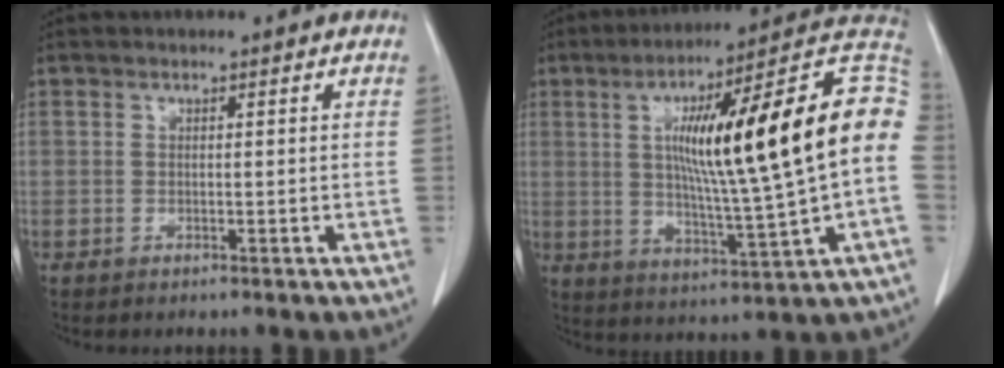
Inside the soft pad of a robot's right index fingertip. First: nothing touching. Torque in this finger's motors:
{"motor_torque": [2.14, 0.00, 1.05, 0.21]}